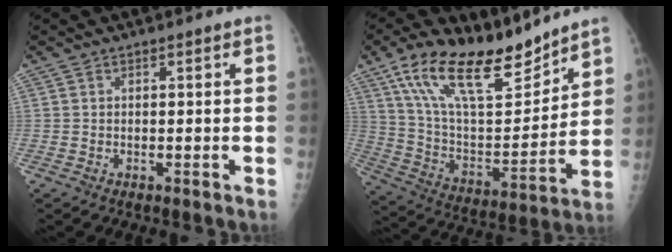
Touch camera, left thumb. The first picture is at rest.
{"total": 21.8, "force": [15.6, 8.2, 12.9], "torque": [-0.190, -0.064, 0.281]}